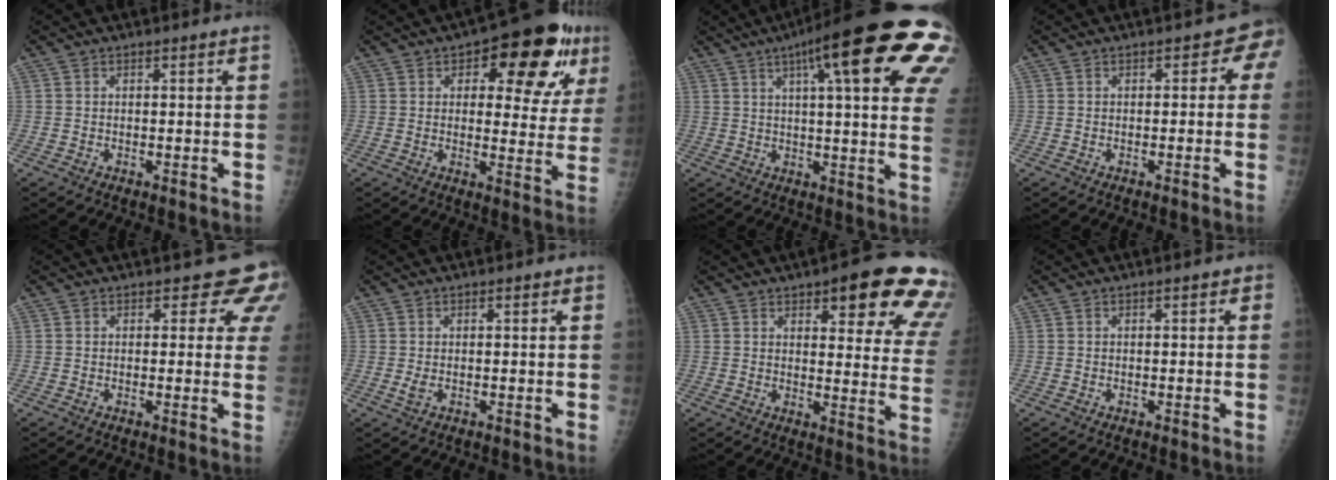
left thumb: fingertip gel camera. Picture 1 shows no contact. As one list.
[{"total": 16.0, "force": [6.8, 7.5, 12.4], "torque": [-0.113, -0.003, 0.085]}, {"total": 27.5, "force": [11.6, 5.7, 24.3], "torque": [-0.263, 0.010, 0.150]}, {"total": 2.7, "force": [-0.1, 2.0, 1.8], "torque": [0.011, 0.011, -0.014]}, {"total": 5.4, "force": [3.9, 2.9, 2.5], "torque": [0.010, -0.017, 0.025]}, {"total": 1.7, "force": [0.1, 0.9, 1.4], "torque": [-0.023, -0.001, 0.004]}, {"total": 16.6, "force": [10.1, 5.2, 12.1], "torque": [-0.113, -0.046, 0.116]}, {"total": 0.8, "force": [0.2, 0.5, 0.6], "torque": [-0.001, 0.003, -0.001]}]